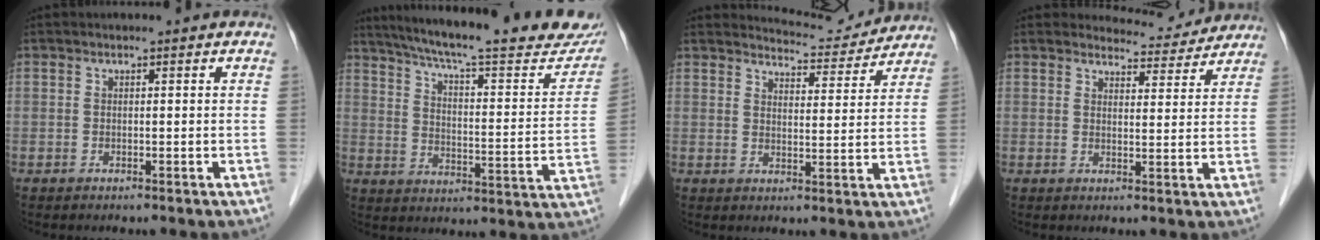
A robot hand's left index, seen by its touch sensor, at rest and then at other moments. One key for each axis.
{"total": 26.7, "fx": 23.1, "fy": 3.6, "fz": 13.0, "tx": -0.199, "ty": -0.036, "tz": 0.296}
{"total": 8.0, "fx": 7.9, "fy": 0.9, "fz": -0.3, "tx": 0.002, "ty": -0.005, "tz": 0.100}
{"total": 6.1, "fx": 5.9, "fy": 1.2, "fz": -0.5, "tx": 0.007, "ty": -0.004, "tz": 0.067}